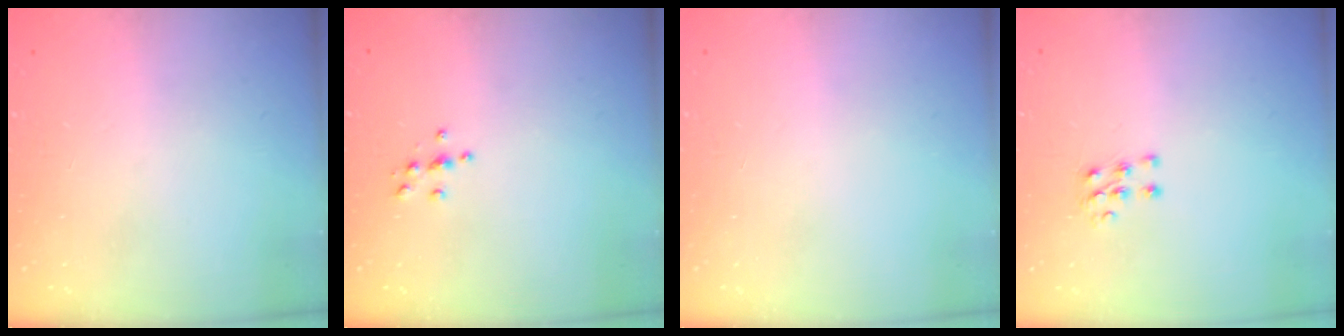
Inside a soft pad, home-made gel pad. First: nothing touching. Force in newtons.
{"total": 3.8, "press": 3.8, "slide": 0.4}
{"total": 0.0}
{"total": 5.5, "press": 5.4, "slide": 1.1}